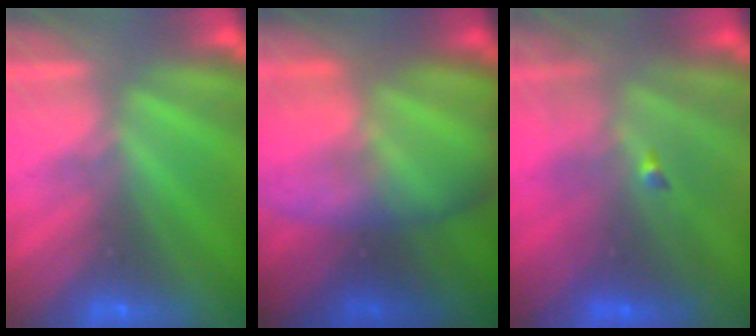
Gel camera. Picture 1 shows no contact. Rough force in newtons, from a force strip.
{"total": 5.7}
{"total": 4.4}